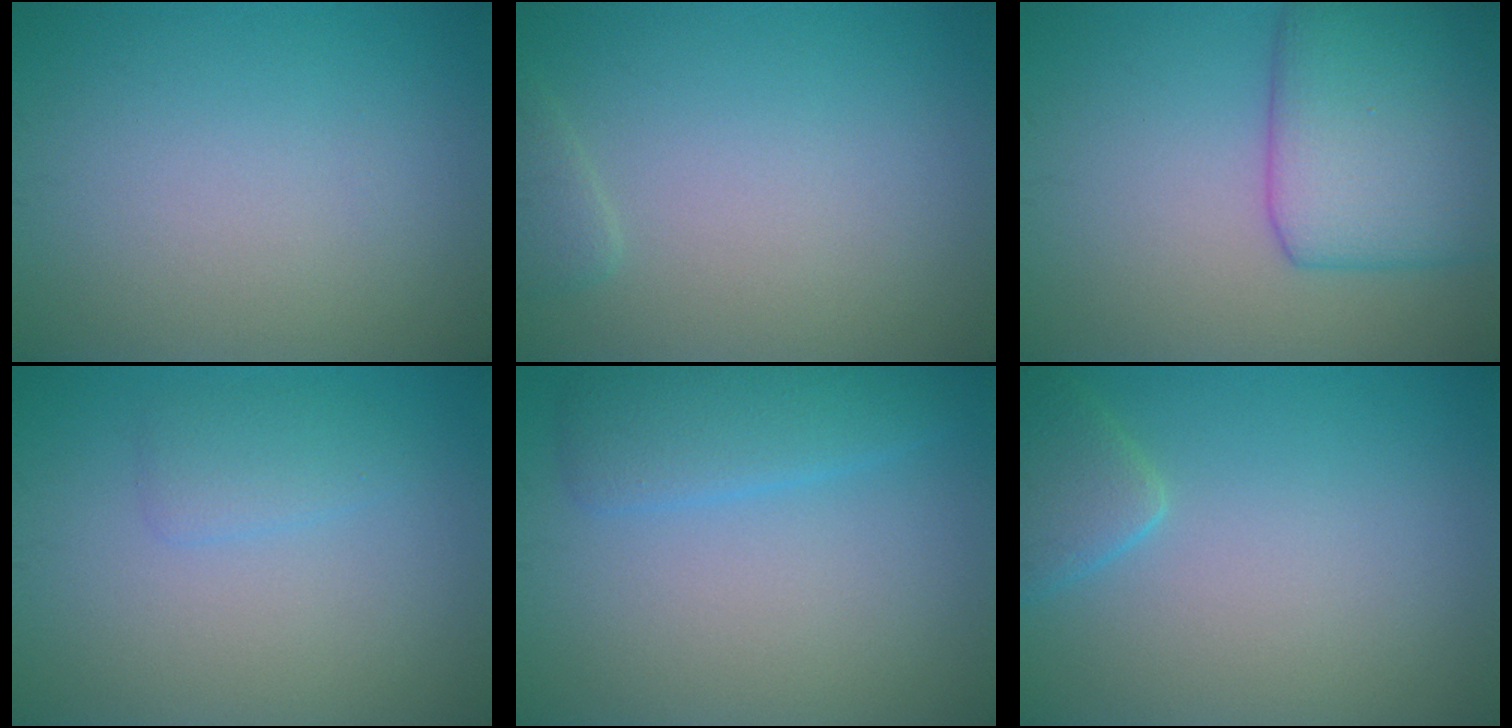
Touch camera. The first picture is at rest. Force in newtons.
{"total": 1.2, "press": 1.2, "slide": 0.1}
{"total": 7.7, "press": 7.6, "slide": 0.2}
{"total": 1.8, "press": 1.8, "slide": 0.0}
{"total": 3.2, "press": 3.2, "slide": 0.1}
{"total": 2.6, "press": 2.6, "slide": 0.2}